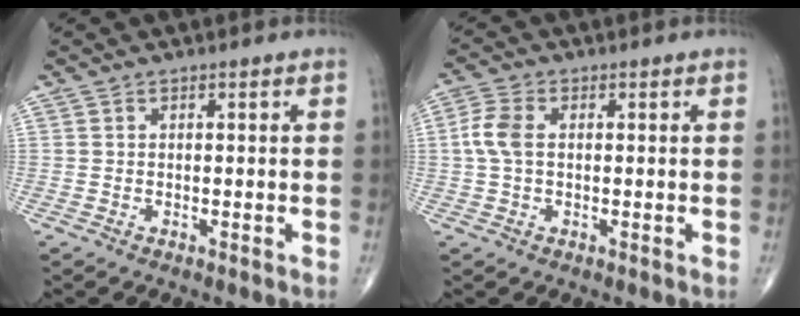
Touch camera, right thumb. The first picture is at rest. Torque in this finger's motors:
{"motor_torque": [-0.19, 0.20, 0.17, -0.08, 0.08]}